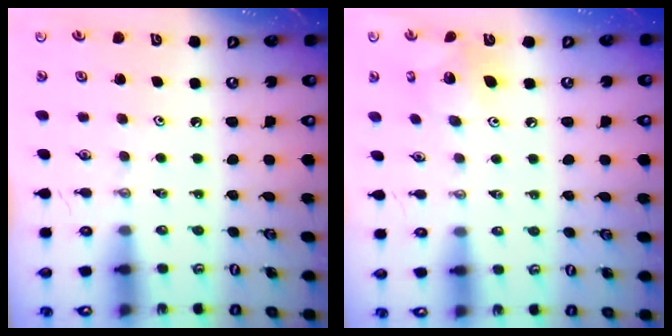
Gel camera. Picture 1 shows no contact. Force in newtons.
{"total": 10.0, "press": 10.0, "slide": 0.7}